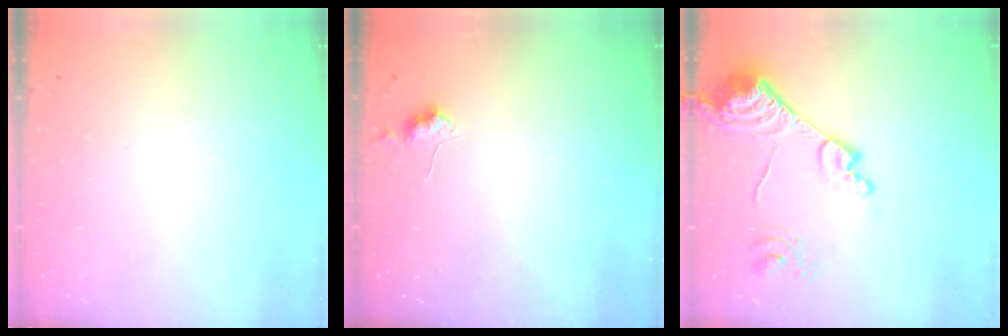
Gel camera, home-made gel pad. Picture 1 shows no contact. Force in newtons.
{"total": 5.1, "press": 5.0, "slide": 0.8}
{"total": 19.7, "press": 19.6, "slide": 2.0}